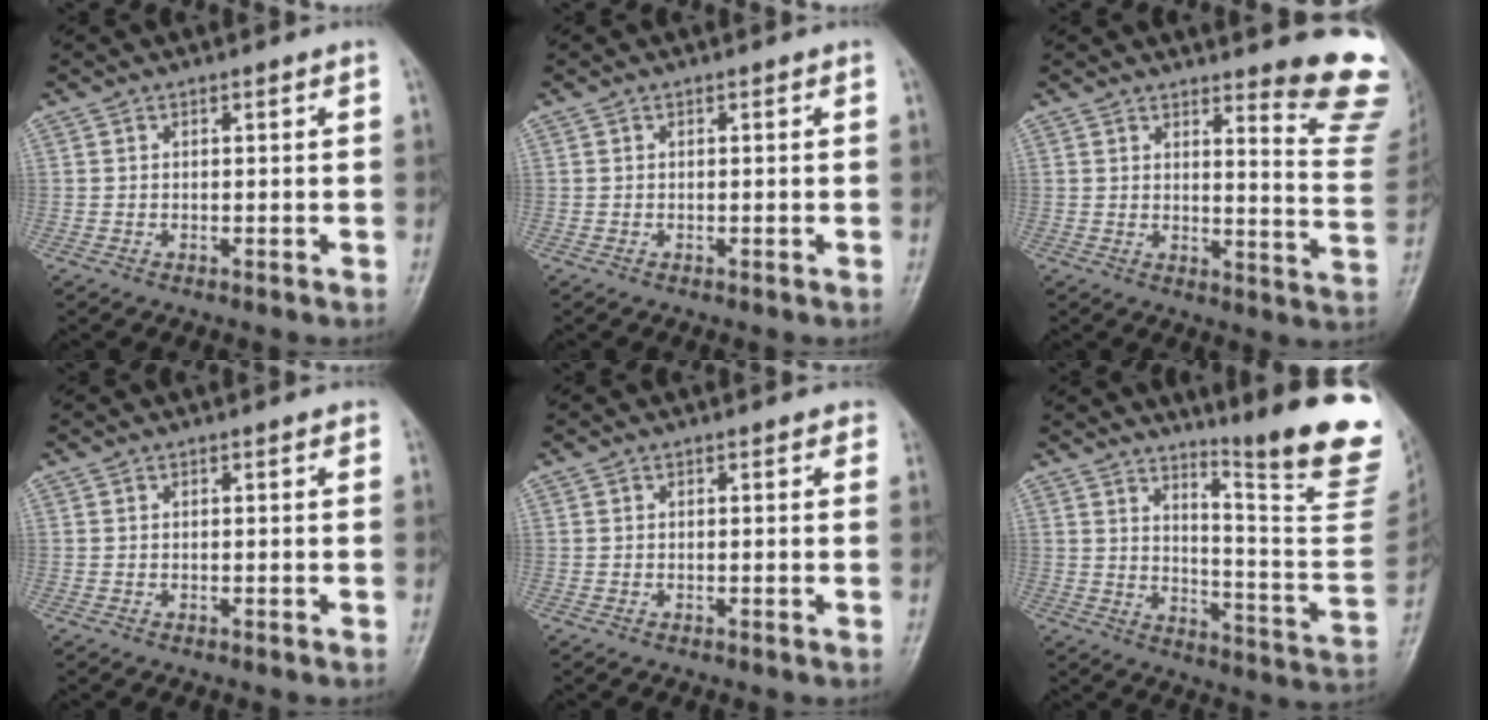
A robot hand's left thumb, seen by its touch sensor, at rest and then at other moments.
{"total": 0.0}
{"total": 13.4, "force": [11.1, 1.6, 7.4], "torque": [-0.062, -0.119, 0.118]}
{"total": 0.5, "force": [0.3, 0.2, 0.4], "torque": [-0.007, 0.000, 0.000]}
{"total": 1.0, "force": [0.7, 0.6, 0.5], "torque": [0.000, -0.001, 0.001]}
{"total": 22.2, "force": [15.4, 2.6, 15.8], "torque": [-0.190, -0.133, 0.207]}